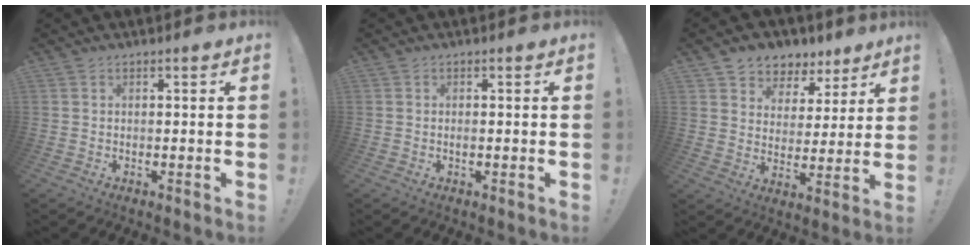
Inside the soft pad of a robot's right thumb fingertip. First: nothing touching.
{"total": 0.5, "force": [-0.3, 0.2, 0.4], "torque": [-0.012, 0.001, -0.003]}
{"total": 6.9, "force": [4.3, 5.4, 0.7], "torque": [-0.006, -0.039, 0.087]}